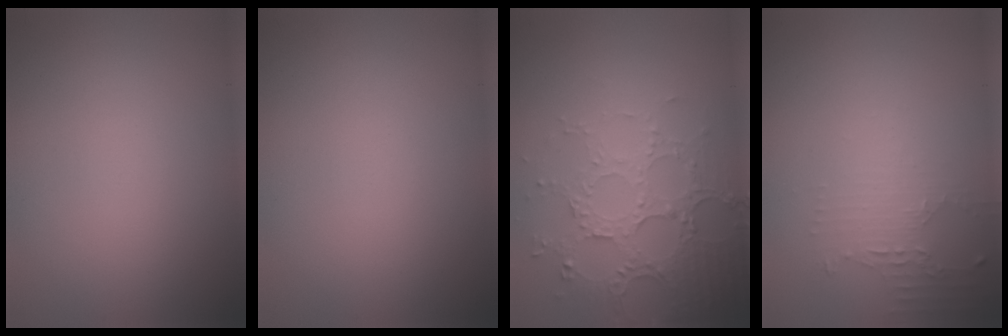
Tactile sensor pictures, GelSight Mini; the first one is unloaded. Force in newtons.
{"total": 0.0}
{"total": 4.5, "press": 3.5, "slide": 2.7}
{"total": 2.0, "press": 1.4, "slide": 1.5}